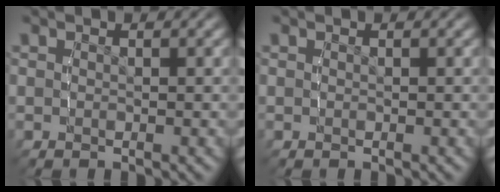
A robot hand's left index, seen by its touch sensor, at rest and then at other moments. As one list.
[{"total": 0.0}]